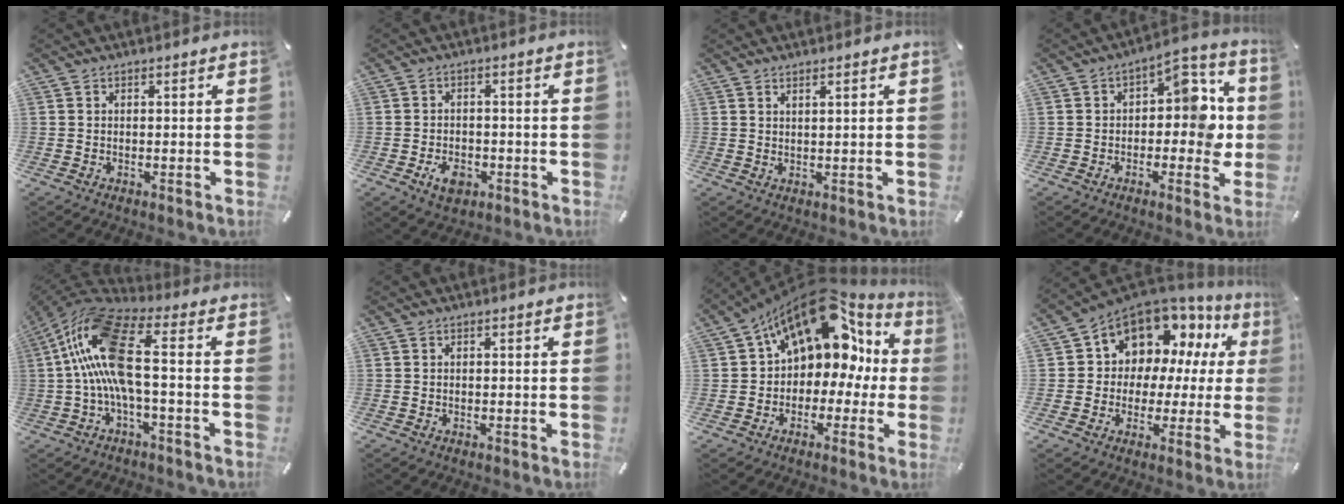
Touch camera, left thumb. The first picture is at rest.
{"total": 4.9, "force": [-2.0, 3.4, 2.8], "torque": [-0.050, 0.003, -0.038]}
{"total": 1.6, "force": [1.3, -0.2, 1.0], "torque": [-0.020, -0.004, 0.023]}
{"total": 10.4, "force": [0.2, 6.3, 8.3], "torque": [-0.095, -0.005, -0.002]}
{"total": 16.6, "force": [0.3, 5.6, 15.6], "torque": [-0.327, -0.004, -0.001]}
{"total": 0.0}
{"total": 17.3, "force": [8.2, 11.1, 10.5], "torque": [-0.161, -0.059, 0.136]}
{"total": 11.3, "force": [7.2, 8.1, 3.0], "torque": [-0.068, -0.065, 0.136]}